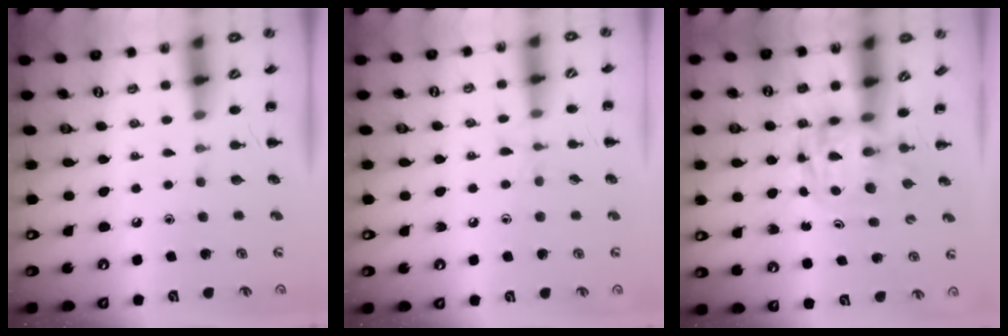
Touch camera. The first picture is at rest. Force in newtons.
{"total": 6.0, "press": 5.6, "slide": 2.3}
{"total": 2.7, "press": 2.7, "slide": 0.5}